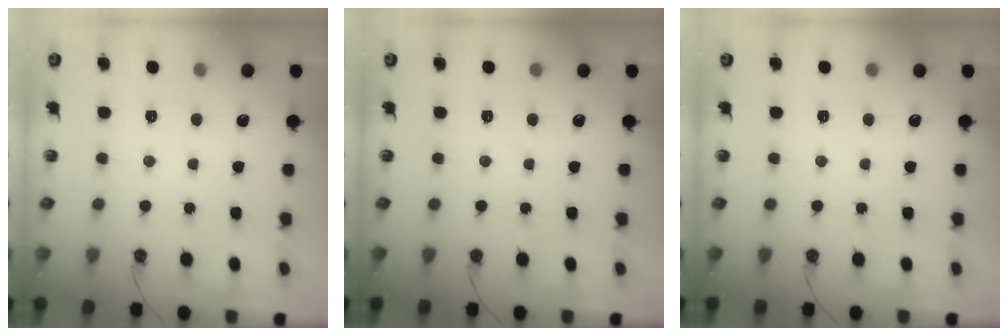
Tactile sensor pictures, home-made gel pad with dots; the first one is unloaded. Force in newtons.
{"total": 0.0}
{"total": 0.0}